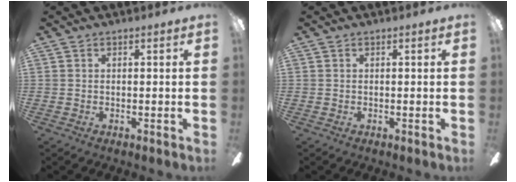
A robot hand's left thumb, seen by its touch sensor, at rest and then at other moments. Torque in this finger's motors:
{"motor_torque": [0.00, 0.00, 0.03, -0.03, 0.00]}